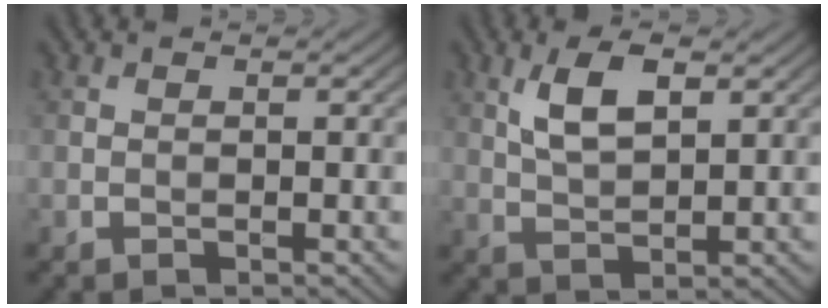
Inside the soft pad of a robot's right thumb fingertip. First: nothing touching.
{"total": 5.3, "force": [2.4, 2.1, 4.3], "torque": [-0.095, 0.000, 0.047]}